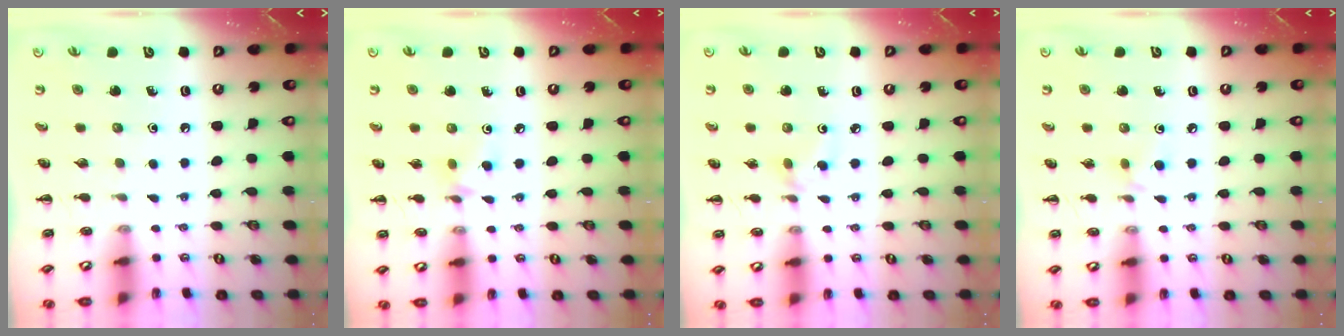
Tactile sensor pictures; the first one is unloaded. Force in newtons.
{"total": 4.7, "press": 4.4, "slide": 1.7}
{"total": 3.3, "press": 3.0, "slide": 1.2}
{"total": 4.0, "press": 3.6, "slide": 1.6}